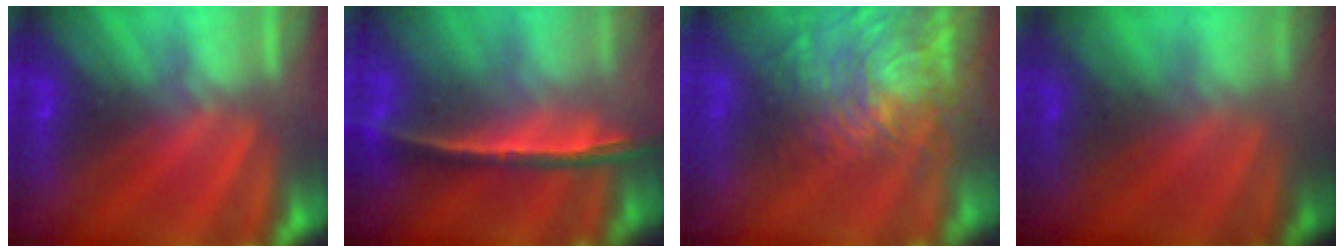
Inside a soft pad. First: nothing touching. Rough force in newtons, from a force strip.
{"total": 1.4}
{"total": 7.2}
{"total": 7.9}